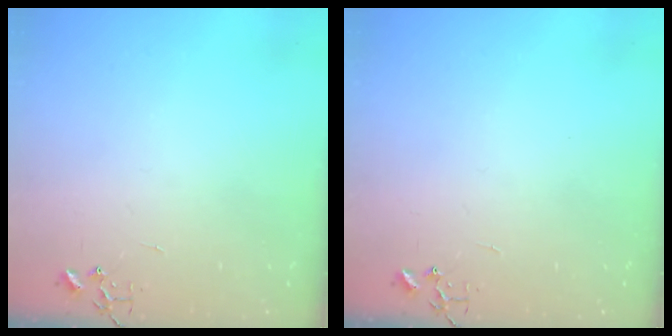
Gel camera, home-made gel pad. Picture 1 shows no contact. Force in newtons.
{"total": 0.0}